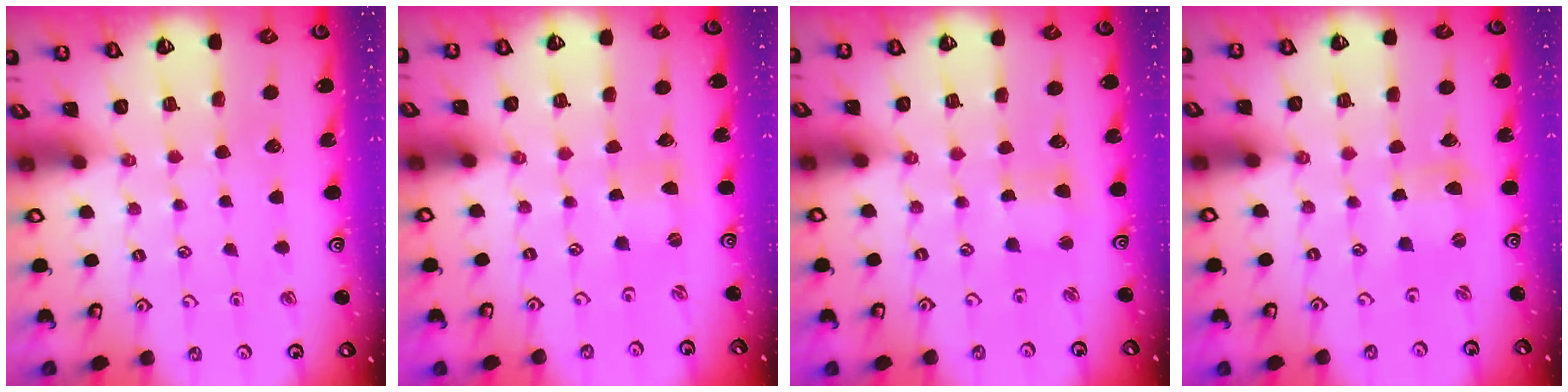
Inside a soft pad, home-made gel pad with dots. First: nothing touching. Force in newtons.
{"total": 0.0}
{"total": 2.5, "press": 2.5, "slide": 0.3}
{"total": 2.3, "press": 2.3, "slide": 0.3}